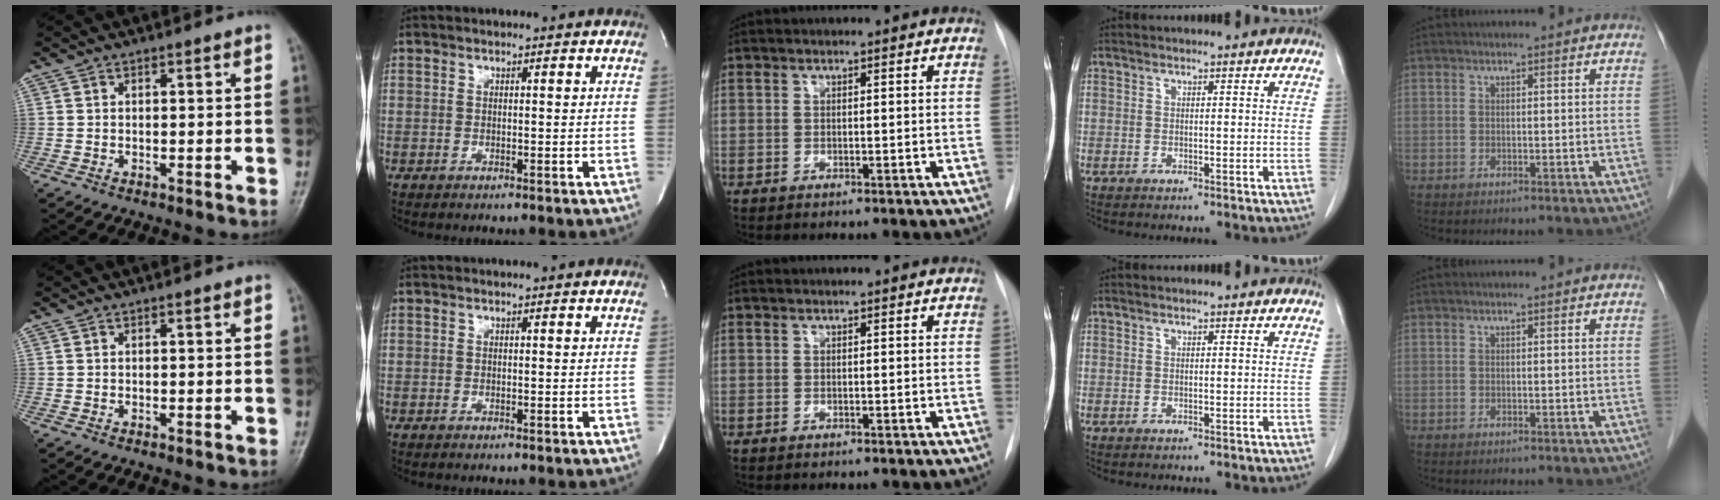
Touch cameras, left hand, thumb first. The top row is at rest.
{}